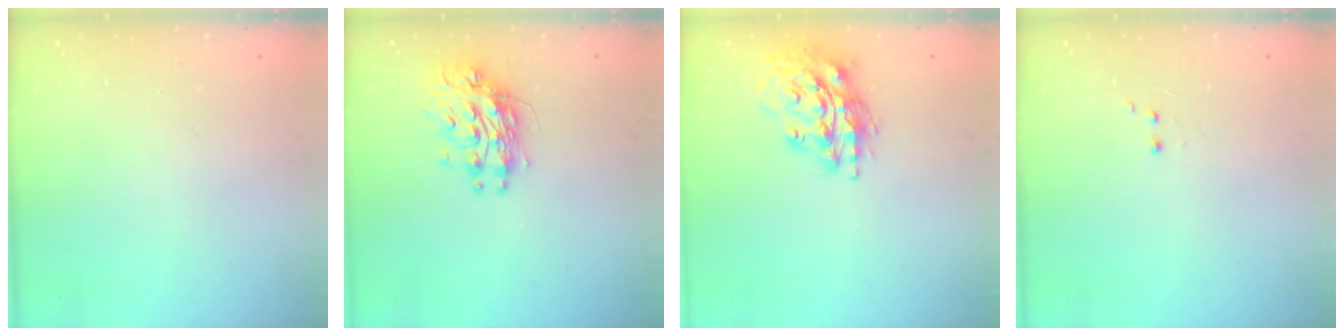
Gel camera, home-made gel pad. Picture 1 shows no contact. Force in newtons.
{"total": 10.7, "press": 10.7, "slide": 0.9}
{"total": 16.9, "press": 16.7, "slide": 2.3}
{"total": 1.9, "press": 1.8, "slide": 0.5}